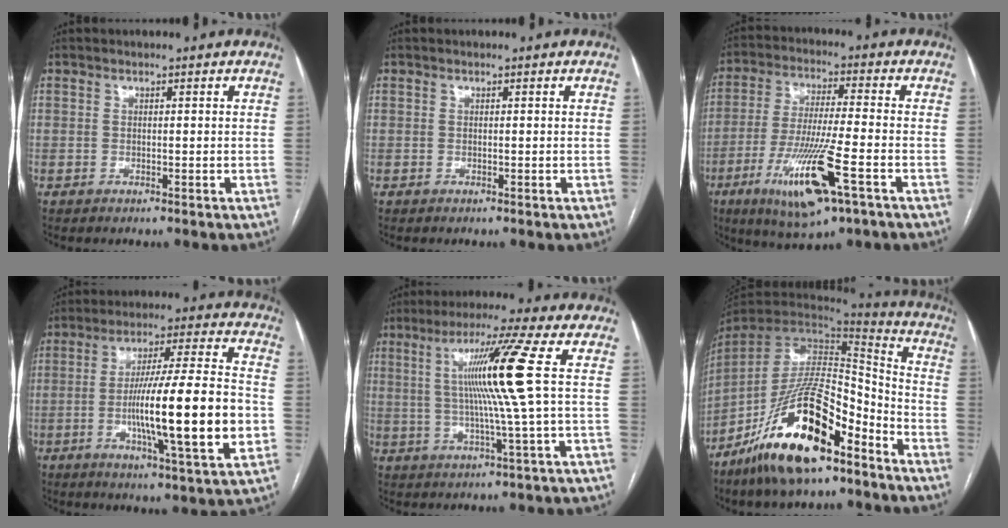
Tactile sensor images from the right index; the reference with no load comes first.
{"total": 0.0}
{"total": 14.4, "force": [-6.4, 1.5, 12.8], "torque": [-0.255, -0.028, -0.107]}
{"total": 19.0, "force": [-3.3, 0.8, 18.7], "torque": [-0.302, -0.002, -0.051]}
{"total": 11.3, "force": [1.8, -2.7, 10.8], "torque": [-0.190, 0.004, 0.037]}
{"total": 21.3, "force": [-13.4, 6.3, 15.3], "torque": [-0.297, -0.011, -0.237]}